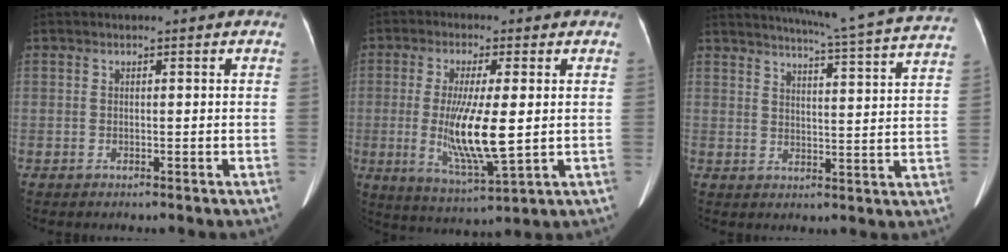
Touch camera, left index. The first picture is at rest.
{"total": 10.8, "force": [-0.4, 1.5, 10.7], "torque": [-0.213, -0.025, -0.004]}
{"total": 20.9, "force": [19.4, -0.9, 7.8], "torque": [-0.124, -0.056, 0.229]}